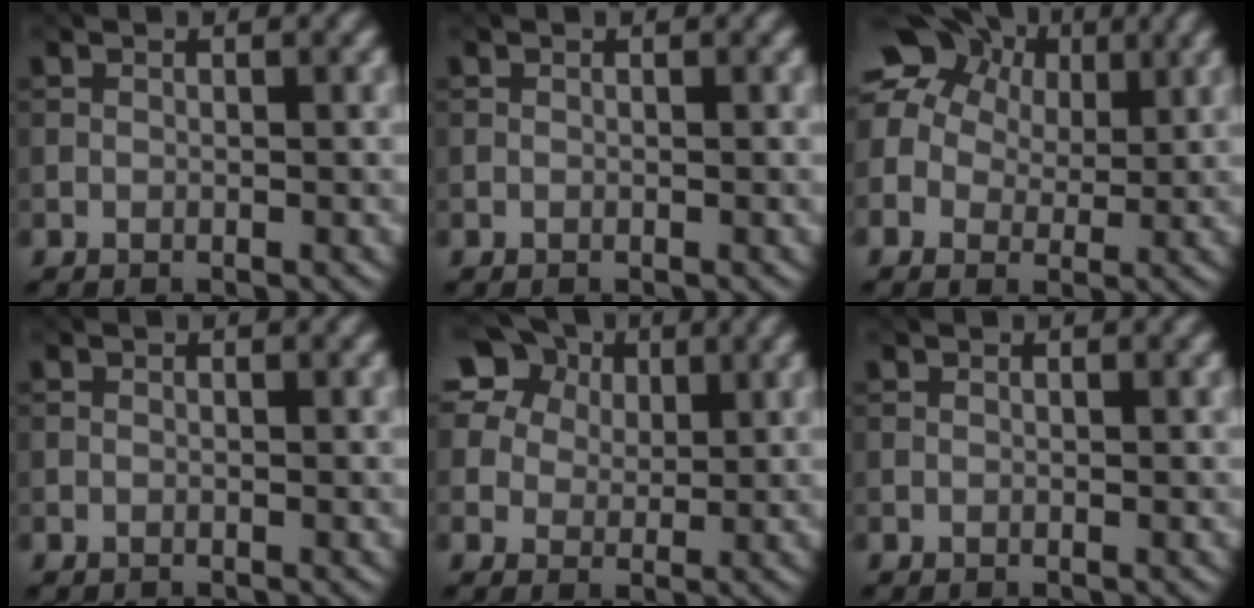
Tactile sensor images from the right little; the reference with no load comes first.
{"total": 0.0}
{"total": 10.9, "force": [4.5, 8.1, 5.7], "torque": [-0.108, 0.034, 0.059]}
{"total": 0.6, "force": [-0.5, 0.1, -0.2], "torque": [0.005, -0.004, -0.009]}
{"total": 14.7, "force": [8.3, 10.3, 6.5], "torque": [-0.180, 0.050, 0.138]}
{"total": 0.0}